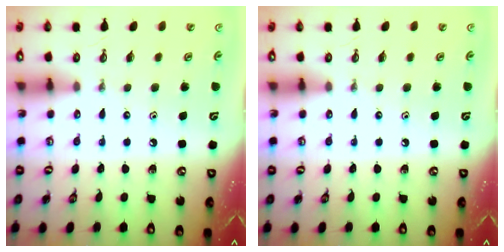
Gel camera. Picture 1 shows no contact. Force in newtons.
{"total": 0.0}